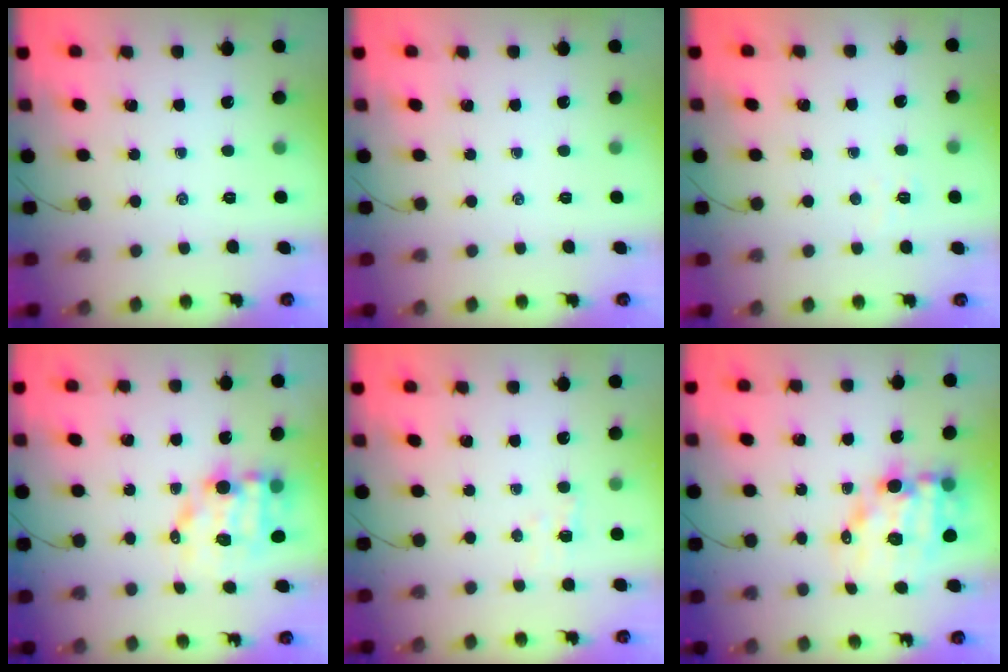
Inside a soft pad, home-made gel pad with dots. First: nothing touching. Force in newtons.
{"total": 0.0}
{"total": 2.3, "press": 2.2, "slide": 0.7}
{"total": 9.2, "press": 9.0, "slide": 1.9}
{"total": 3.6, "press": 3.4, "slide": 1.1}
{"total": 11.7, "press": 11.2, "slide": 3.2}